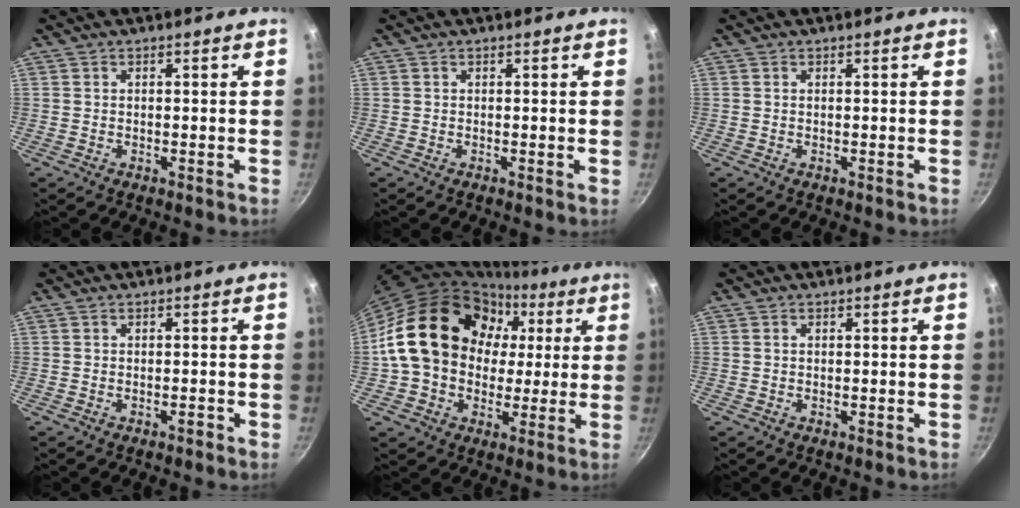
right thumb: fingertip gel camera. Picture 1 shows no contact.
{"total": 0.0}
{"total": 0.0}
{"total": 0.8, "force": [-0.5, 0.2, 0.5], "torque": [-0.006, 0.007, -0.009]}
{"total": 21.5, "force": [3.2, 17.3, 12.3], "torque": [-0.185, 0.036, 0.053]}
{"total": 0.5, "force": [0.1, 0.4, 0.3], "torque": [-0.005, 0.002, 0.002]}